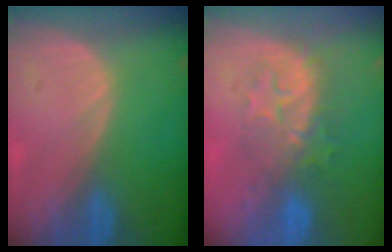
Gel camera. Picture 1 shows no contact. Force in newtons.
{"total": 7.8, "press": 7.6, "slide": 1.7}